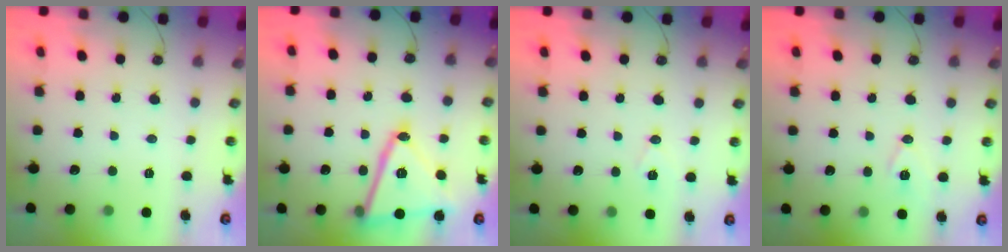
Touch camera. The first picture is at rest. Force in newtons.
{"total": 19.2, "press": 19.0, "slide": 2.4}
{"total": 5.6, "press": 4.2, "slide": 3.8}
{"total": 8.1, "press": 7.3, "slide": 3.5}